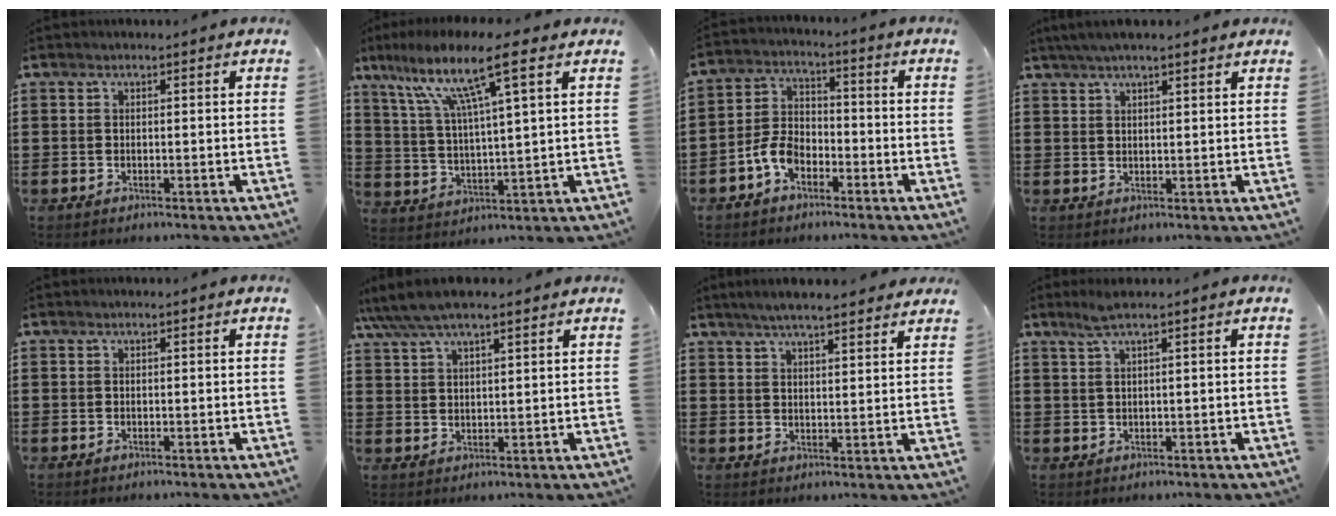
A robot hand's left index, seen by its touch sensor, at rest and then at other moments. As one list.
[{"total": 11.5, "force": [6.8, 1.3, 9.3], "torque": [-0.196, -0.010, 0.113]}, {"total": 5.8, "force": [-3.3, 3.4, 3.3], "torque": [-0.094, 0.006, -0.070]}, {"total": 3.2, "force": [2.5, 0.4, 2.0], "torque": [-0.043, 0.005, 0.045]}, {"total": 0.0}, {"total": 4.9, "force": [4.0, 1.3, 2.5], "torque": [-0.060, -0.002, 0.073]}, {"total": 4.6, "force": [4.1, 0.3, 1.9], "torque": [-0.048, -0.009, 0.075]}, {"total": 2.3, "force": [1.3, -0.1, 1.9], "torque": [-0.040, -0.001, 0.023]}]